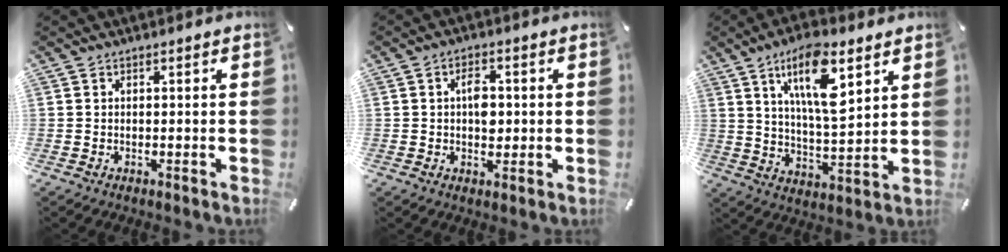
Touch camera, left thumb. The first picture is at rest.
{"total": 5.1, "force": [0.3, 3.3, 3.9], "torque": [-0.051, 0.000, -0.001]}
{"total": 14.6, "force": [7.8, 4.7, 11.4], "torque": [-0.211, -0.022, 0.129]}